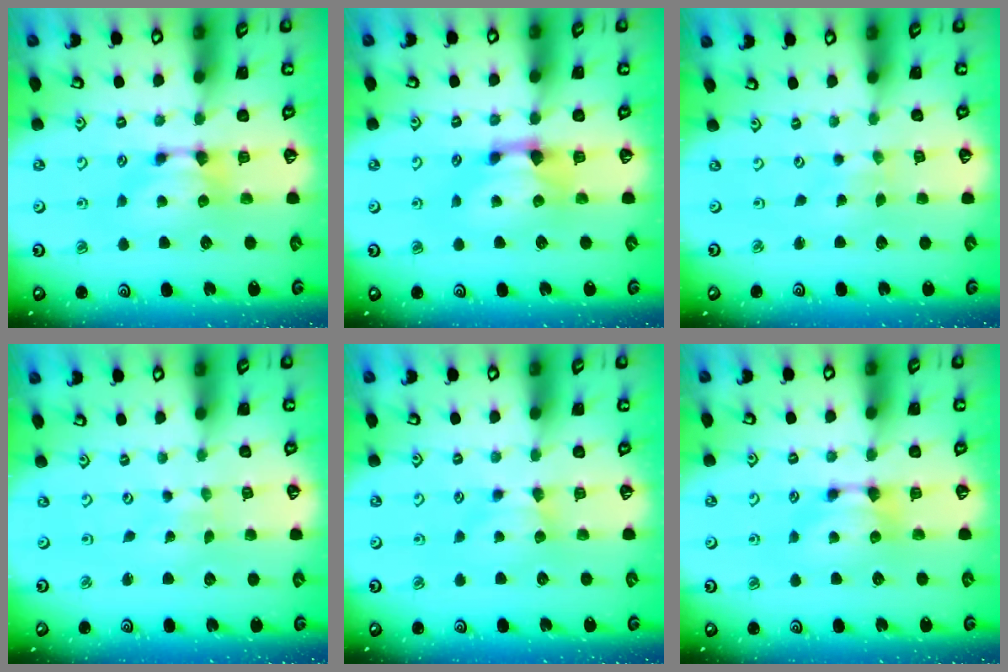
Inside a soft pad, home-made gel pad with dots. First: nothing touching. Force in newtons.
{"total": 1.6, "press": 0.9, "slide": 1.3}
{"total": 5.3, "press": 5.3, "slide": 0.2}
{"total": 6.3, "press": 6.3, "slide": 0.3}
{"total": 2.0, "press": 2.0, "slide": 0.5}
{"total": 0.0}